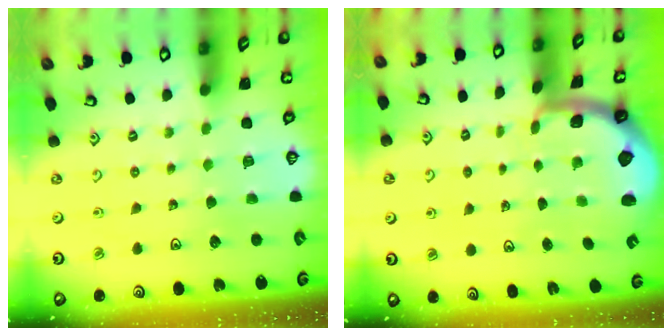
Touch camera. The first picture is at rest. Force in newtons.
{"total": 1.2, "press": 1.2, "slide": 0.3}